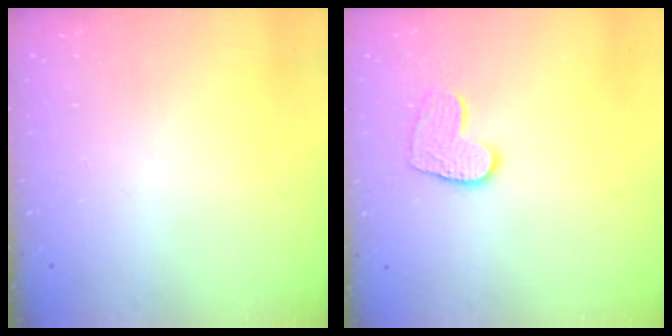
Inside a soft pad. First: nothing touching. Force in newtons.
{"total": 9.5, "press": 9.5, "slide": 0.7}